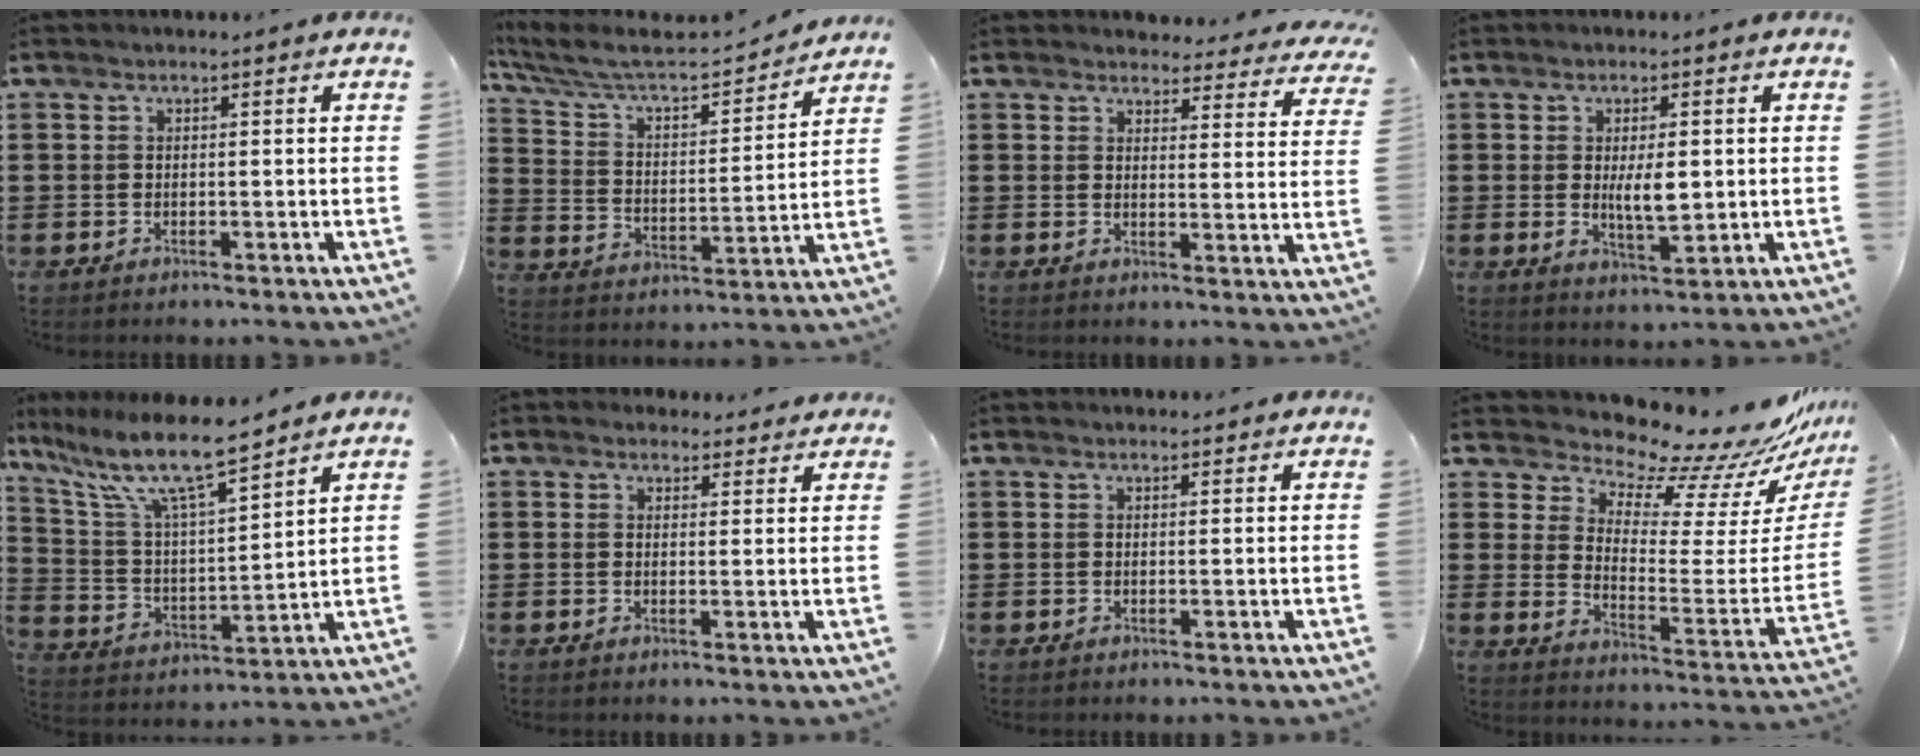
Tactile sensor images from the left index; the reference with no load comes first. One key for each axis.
{"total": 6.3, "fx": 5.6, "fy": 1.4, "fz": 2.3, "tx": -0.072, "ty": -0.040, "tz": 0.090}
{"total": 3.7, "fx": 3.6, "fy": 0.7, "fz": 0.6, "tx": -0.019, "ty": -0.021, "tz": 0.062}
{"total": 5.2, "fx": 0.5, "fy": 1.8, "fz": 4.8, "tx": -0.083, "ty": 0.001, "tz": 0.005}
{"total": 10.8, "fx": 8.8, "fy": 0.9, "fz": 6.3, "tx": -0.156, "ty": -0.049, "tz": 0.147}
{"total": 2.4, "fx": 2.1, "fy": 1.2, "fz": 0.2, "tx": -0.003, "ty": 0.000, "tz": 0.038}
{"total": 0.7, "fx": 0.6, "fy": 0.3, "fz": 0.1, "tx": -0.004, "ty": 0.003, "tz": 0.012}
{"total": 9.4, "fx": 9.0, "fy": 1.8, "fz": 2.2, "tx": -0.054, "ty": -0.100, "tz": 0.147}